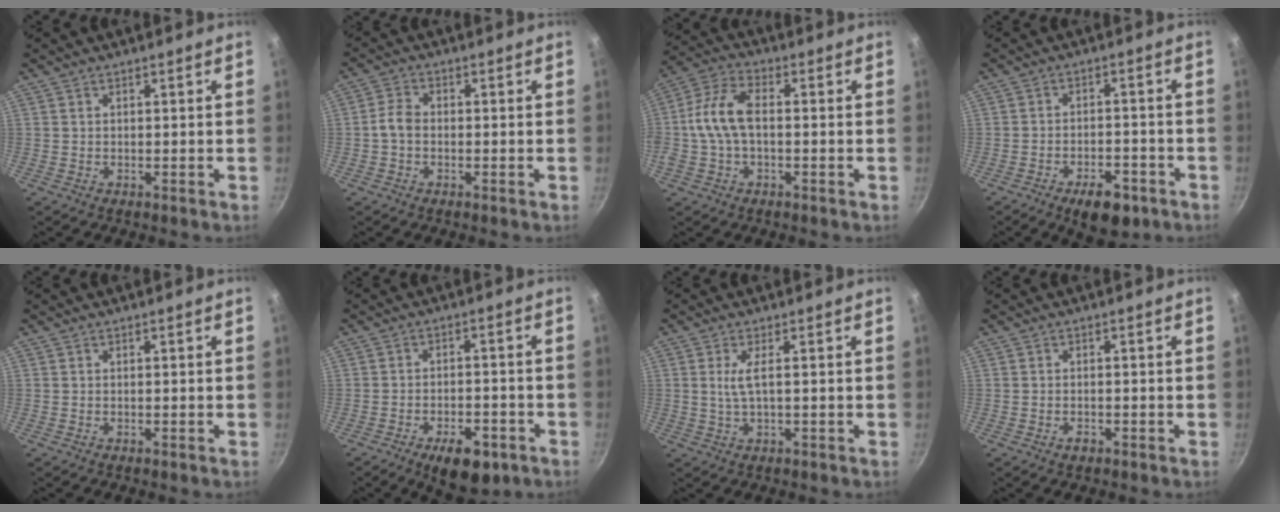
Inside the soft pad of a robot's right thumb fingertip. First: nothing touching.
{"total": 3.4, "force": [-0.8, 2.4, 2.2], "torque": [-0.048, 0.018, -0.023]}
{"total": 10.0, "force": [-0.5, 5.5, 8.4], "torque": [-0.170, 0.031, -0.023]}
{"total": 8.6, "force": [-4.9, 4.2, 5.7], "torque": [-0.061, 0.029, -0.065]}
{"total": 0.0}
{"total": 9.9, "force": [-5.3, 4.8, 6.8], "torque": [-0.076, 0.025, -0.067]}
{"total": 3.6, "force": [0.3, 0.8, 3.5], "torque": [-0.082, -0.001, 0.009]}
{"total": 1.6, "force": [-0.9, 0.9, 1.0], "torque": [-0.019, 0.006, -0.016]}